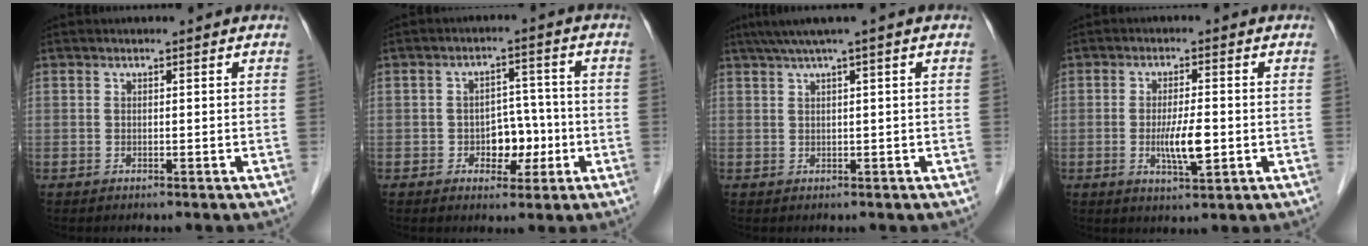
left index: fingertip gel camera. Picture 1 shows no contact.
{"total": 5.3, "force": [-1.6, 3.4, 3.7], "torque": [-0.054, 0.014, -0.020]}
{"total": 3.5, "force": [2.1, -0.7, 2.8], "torque": [-0.058, 0.021, 0.043]}
{"total": 5.2, "force": [-0.9, 0.9, 5.1], "torque": [-0.098, -0.009, -0.013]}